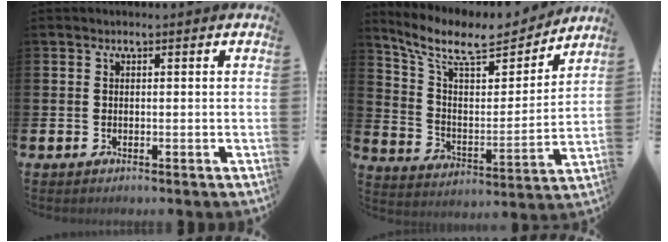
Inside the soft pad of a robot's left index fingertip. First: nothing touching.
{"total": 10.2, "force": [8.8, 3.2, 4.1], "torque": [-0.113, -0.061, 0.151]}